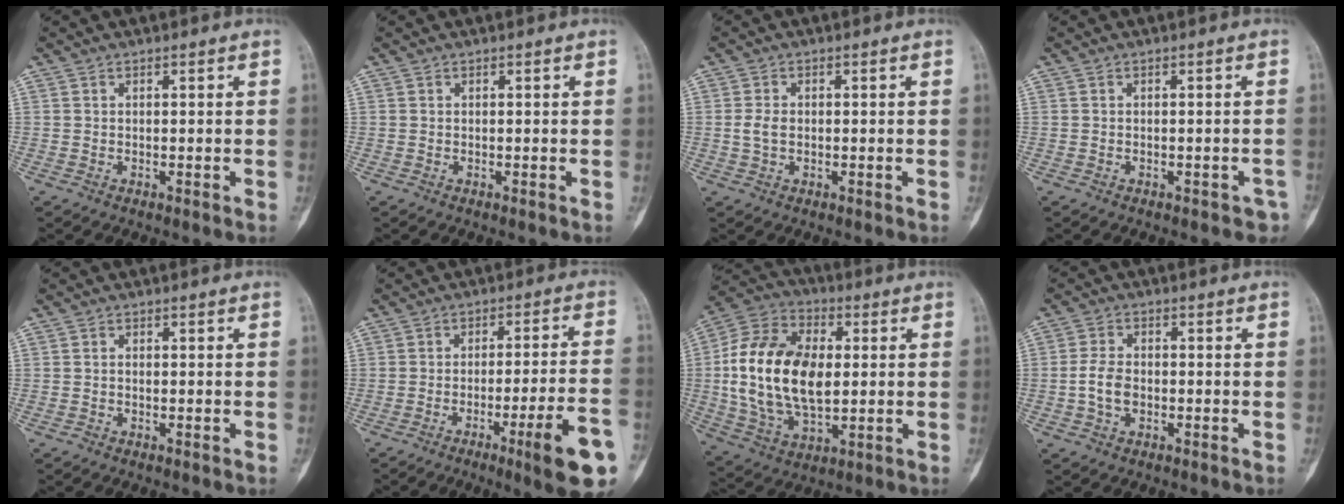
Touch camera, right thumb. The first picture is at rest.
{"total": 0.0}
{"total": 2.6, "force": [-0.1, 1.8, 2.0], "torque": [-0.043, 0.005, -0.003]}
{"total": 2.9, "force": [-2.2, 1.6, 1.2], "torque": [-0.003, 0.015, -0.020]}
{"total": 0.5, "force": [-0.1, 0.4, 0.3], "torque": [-0.003, 0.002, -0.005]}
{"total": 13.5, "force": [-6.1, 1.2, 12.0], "torque": [-0.164, 0.016, -0.084]}
{"total": 21.4, "force": [1.2, 12.8, 17.0], "torque": [-0.322, 0.005, 0.024]}
{"total": 4.8, "force": [-1.0, 3.2, 3.5], "torque": [-0.070, 0.012, -0.021]}